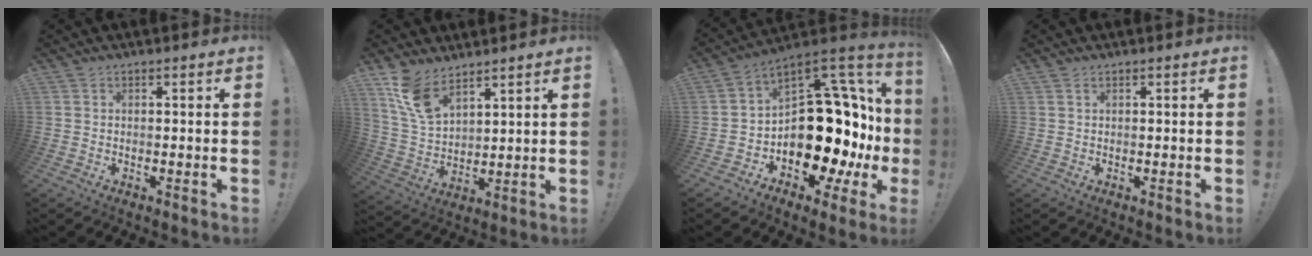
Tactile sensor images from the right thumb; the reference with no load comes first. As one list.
[{"total": 11.3, "force": [8.0, 5.6, 5.6], "torque": [-0.115, -0.036, 0.160]}, {"total": 22.3, "force": [-3.1, 14.5, 16.7], "torque": [-0.206, -0.017, -0.008]}, {"total": 0.6, "force": [0.5, 0.3, 0.2], "torque": [-0.002, -0.001, 0.009]}]